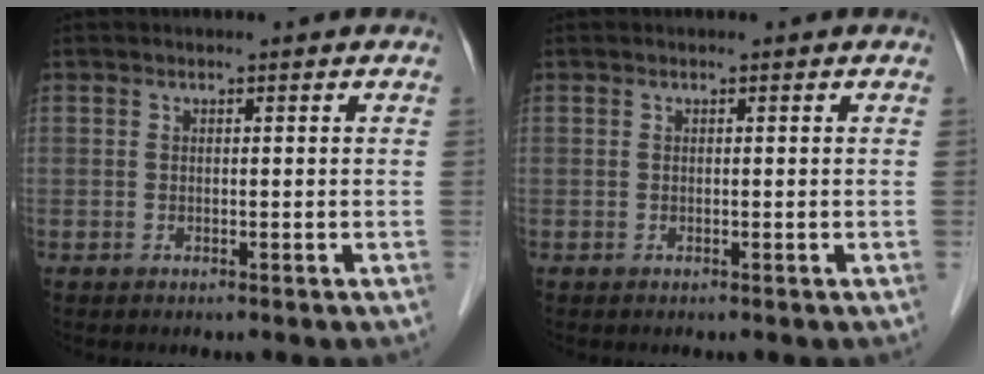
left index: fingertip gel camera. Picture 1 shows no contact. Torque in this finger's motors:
{"motor_torque": [0.00, 0.00, 0.00, 0.00]}